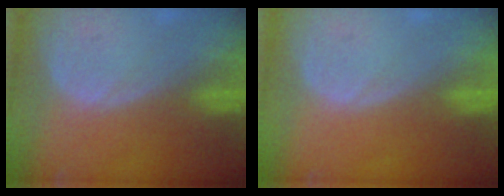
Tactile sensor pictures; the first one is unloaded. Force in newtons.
{"total": 0.0}